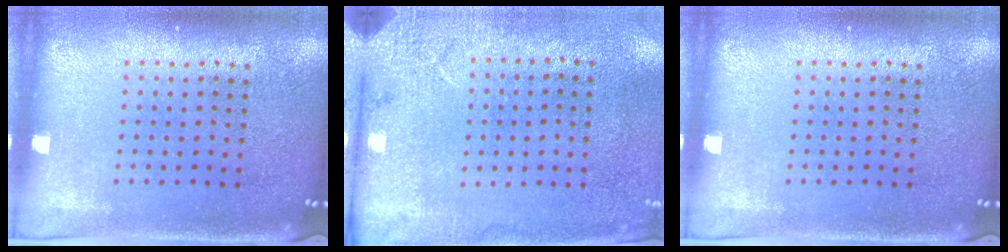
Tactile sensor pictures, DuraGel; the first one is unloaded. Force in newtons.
{"total": 2.7, "press": 2.2, "slide": 1.6}
{"total": 0.0}